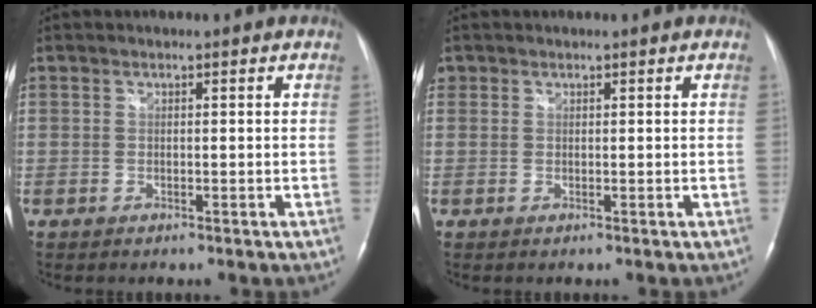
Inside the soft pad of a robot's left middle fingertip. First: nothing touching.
{"total": 0.6, "force": [0.3, 0.5, 0.0], "torque": [0.004, 0.003, 0.005]}